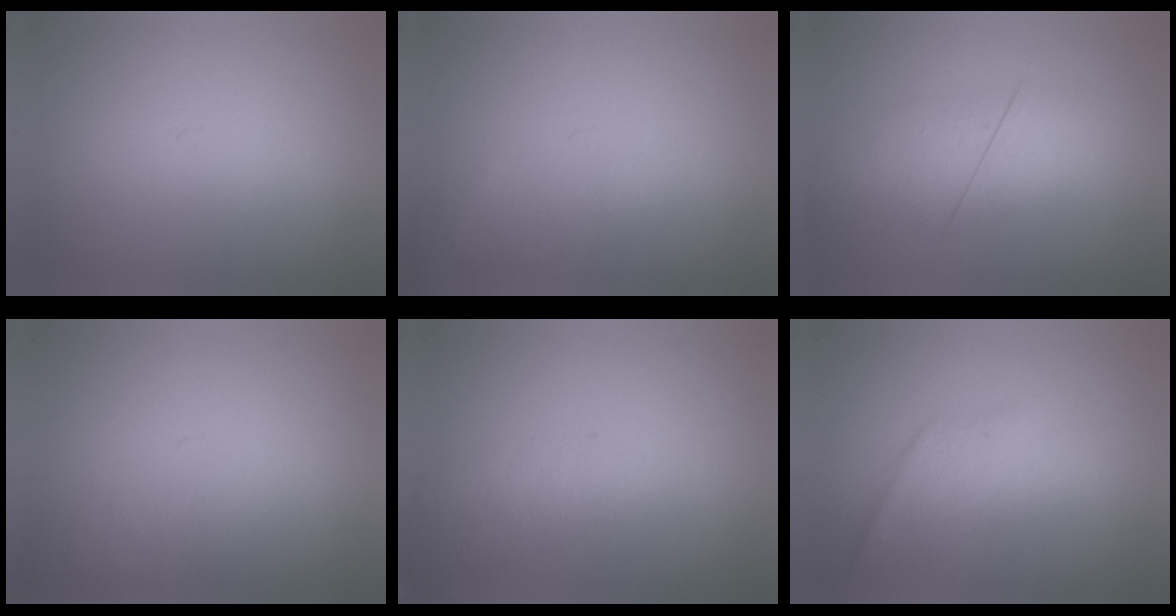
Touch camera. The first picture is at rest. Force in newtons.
{"total": 1.4}
{"total": 2.8}
{"total": 1.3}
{"total": 2.0}
{"total": 2.2}